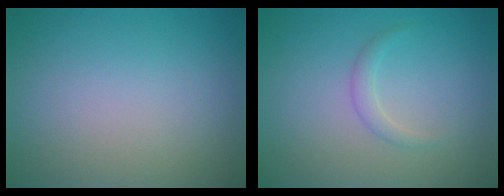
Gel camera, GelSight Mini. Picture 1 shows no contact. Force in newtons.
{"total": 1.2, "press": 1.1, "slide": 0.1}